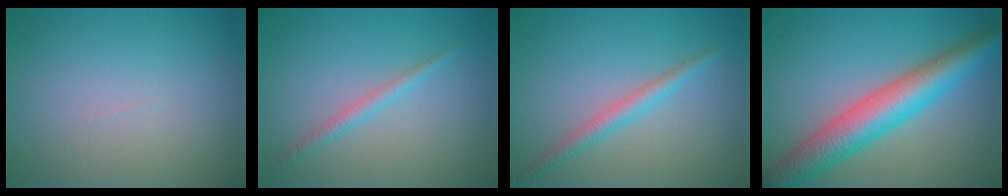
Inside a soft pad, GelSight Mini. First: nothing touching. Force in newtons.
{"total": 1.4, "press": 1.4, "slide": 0.1}
{"total": 2.0, "press": 2.0, "slide": 0.1}
{"total": 7.6, "press": 7.6, "slide": 0.2}